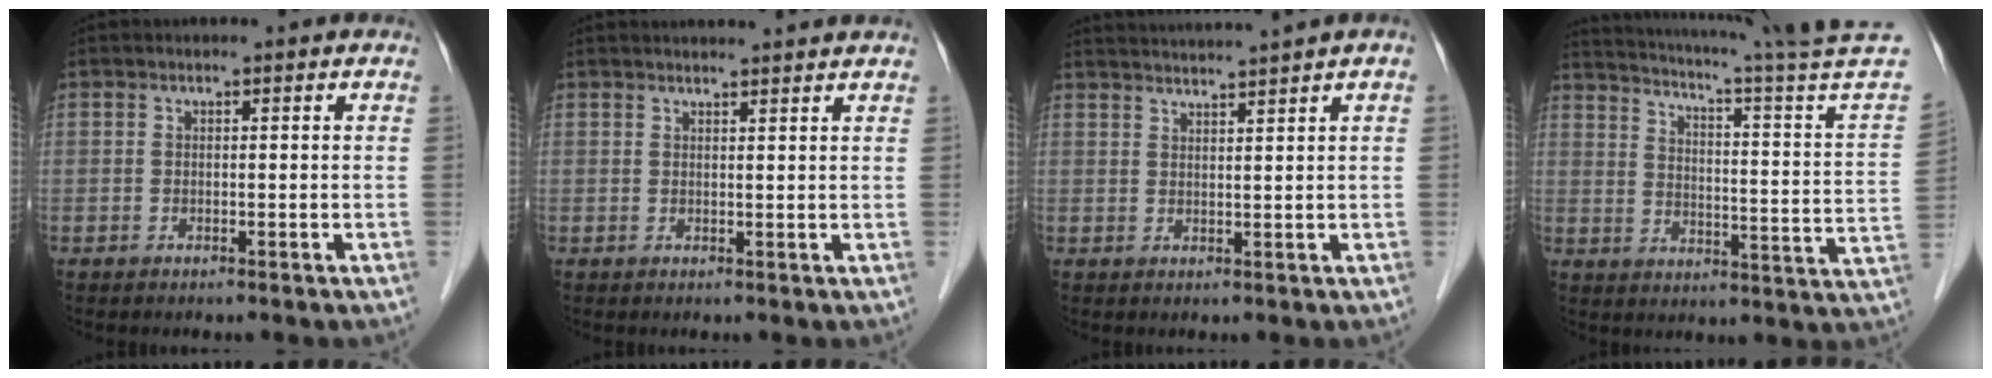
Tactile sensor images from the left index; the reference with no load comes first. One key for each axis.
{"total": 6.5, "fx": 6.2, "fy": -0.5, "fz": 1.8, "tx": -0.019, "ty": 0.022, "tz": 0.066}
{"total": 6.1, "fx": 5.5, "fy": -1.8, "fz": 1.9, "tx": -0.030, "ty": 0.011, "tz": 0.087}
{"total": 20.9, "fx": 17.7, "fy": -3.1, "fz": 10.6, "tx": -0.184, "ty": -0.076, "tz": 0.222}